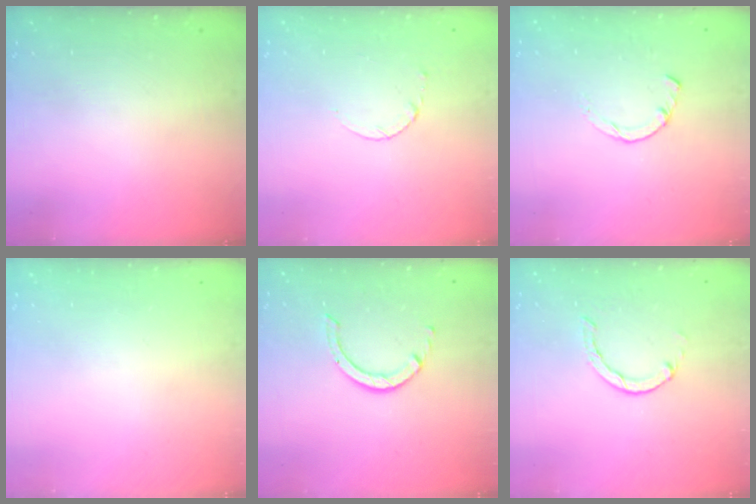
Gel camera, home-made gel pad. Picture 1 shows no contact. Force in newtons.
{"total": 2.6, "press": 2.6, "slide": 0.3}
{"total": 2.3, "press": 2.3, "slide": 0.1}
{"total": 0.0}
{"total": 2.9, "press": 2.9, "slide": 0.2}
{"total": 1.3, "press": 1.3, "slide": 0.3}